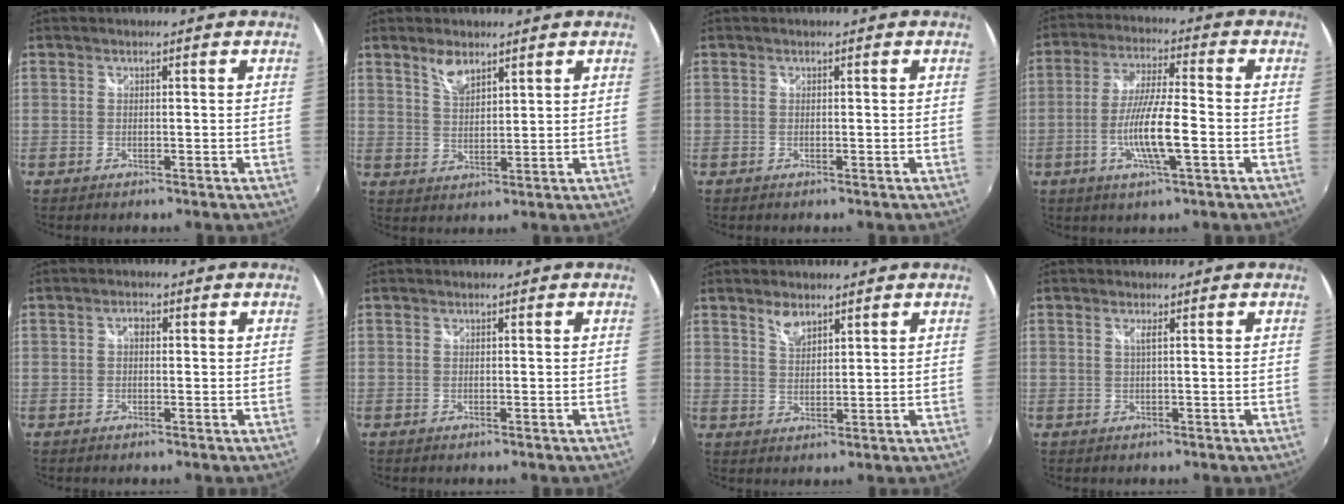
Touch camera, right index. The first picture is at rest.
{"total": 4.4, "force": [3.2, 1.7, 2.5], "torque": [-0.043, 0.000, 0.060]}
{"total": 0.0}
{"total": 10.1, "force": [-3.0, 1.0, 9.6], "torque": [-0.184, -0.007, -0.056]}
{"total": 1.4, "force": [0.1, 1.0, 1.1], "torque": [-0.018, 0.006, -0.002]}
{"total": 0.0}
{"total": 3.5, "force": [2.6, 1.5, 1.8], "torque": [-0.029, 0.000, 0.046]}
{"total": 0.9, "force": [0.3, -0.3, 0.8], "torque": [-0.016, 0.000, 0.005]}